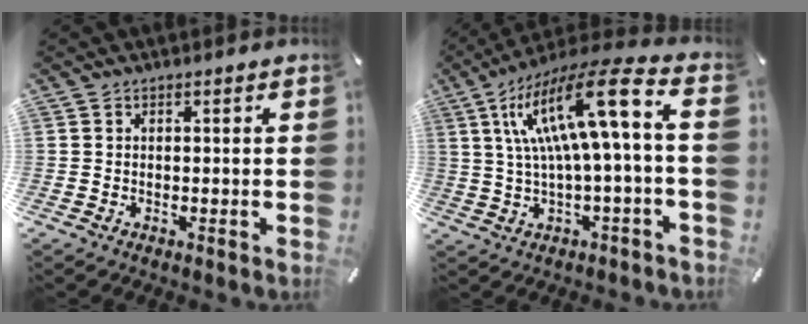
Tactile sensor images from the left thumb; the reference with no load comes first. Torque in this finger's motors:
{"motor_torque": [0.15, 1.54, 2.30, -0.49, 0.31]}